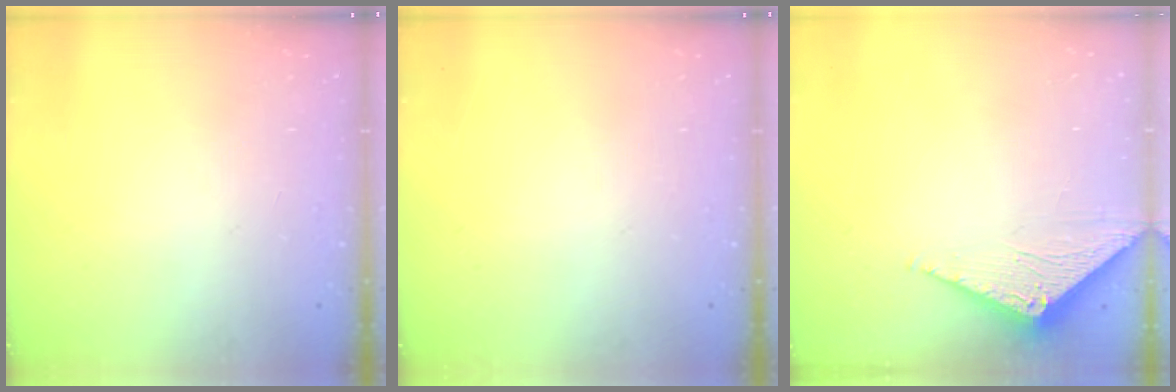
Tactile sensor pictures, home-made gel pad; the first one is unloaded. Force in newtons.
{"total": 0.0}
{"total": 3.0, "press": 3.0, "slide": 0.2}